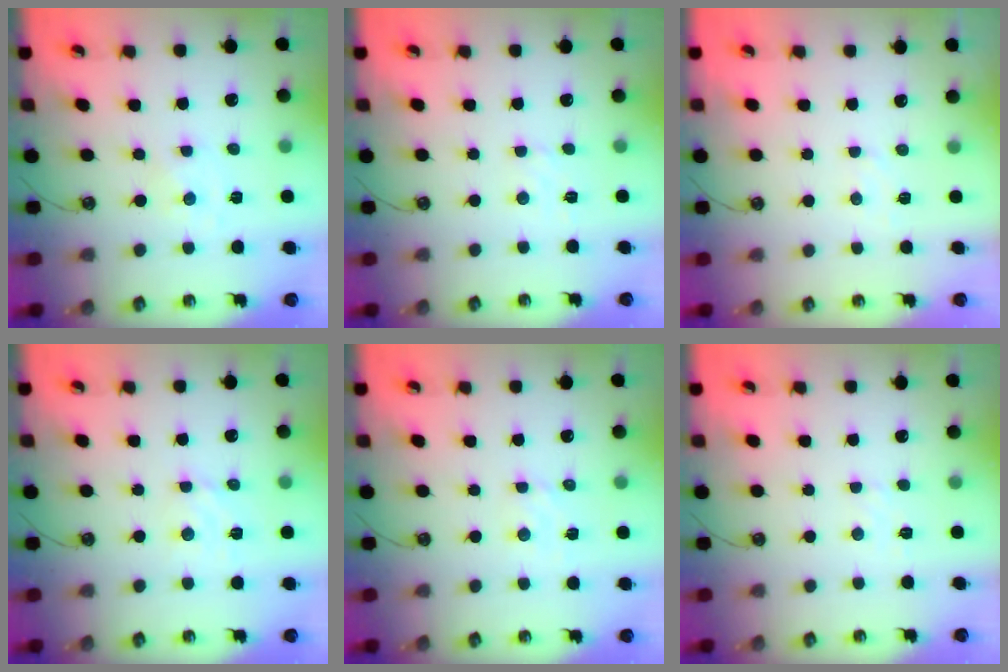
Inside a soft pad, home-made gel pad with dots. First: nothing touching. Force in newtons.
{"total": 2.5, "press": 2.4, "slide": 0.5}
{"total": 4.9, "press": 4.8, "slide": 0.7}
{"total": 3.4, "press": 3.3, "slide": 0.6}
{"total": 1.8, "press": 1.8, "slide": 0.3}
{"total": 4.1, "press": 4.1, "slide": 0.5}